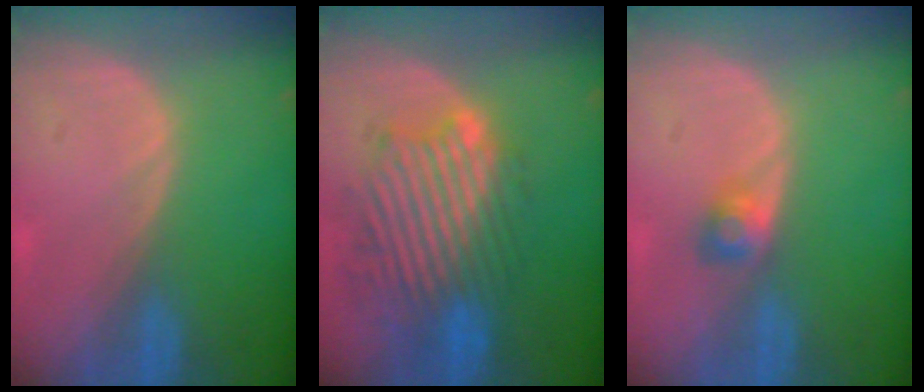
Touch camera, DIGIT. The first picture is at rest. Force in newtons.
{"total": 11.1, "press": 10.3, "slide": 4.0}
{"total": 2.5, "press": 2.4, "slide": 0.7}